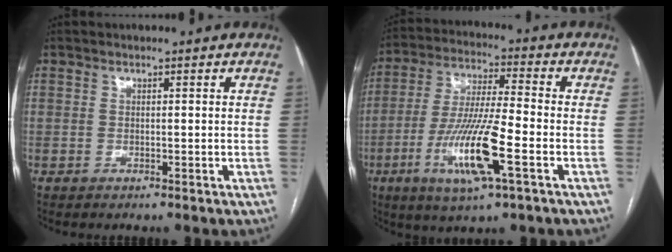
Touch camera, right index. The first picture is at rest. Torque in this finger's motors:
{"motor_torque": [1.66, -0.48, 0.51, 0.21]}